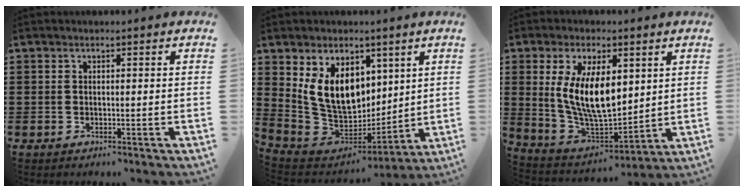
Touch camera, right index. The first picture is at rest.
{"total": 11.1, "force": [3.7, 8.4, 6.3], "torque": [-0.163, -0.018, 0.072]}
{"total": 10.9, "force": [2.5, 5.0, 9.4], "torque": [-0.196, -0.006, 0.043]}